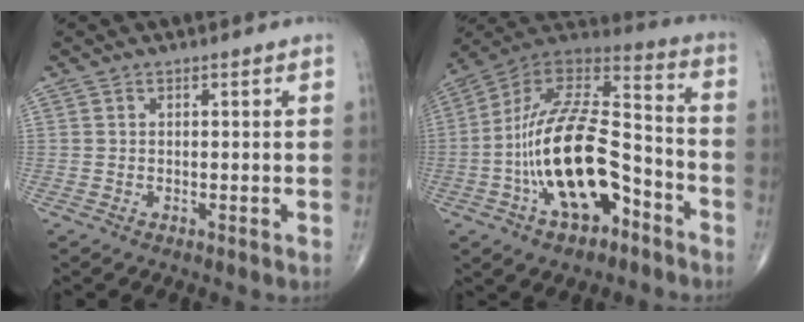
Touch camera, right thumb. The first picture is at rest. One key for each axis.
{"total": 22.5, "fx": -7.6, "fy": 10.8, "fz": 18.2, "tx": -0.314, "ty": 0.060, "tz": -0.128}